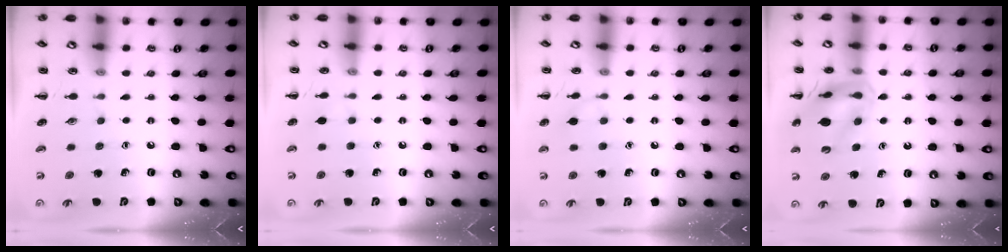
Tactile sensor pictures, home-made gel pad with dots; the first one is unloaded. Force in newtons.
{"total": 2.7, "press": 2.5, "slide": 1.1}
{"total": 5.5, "press": 5.2, "slide": 1.7}
{"total": 16.6, "press": 16.4, "slide": 2.3}